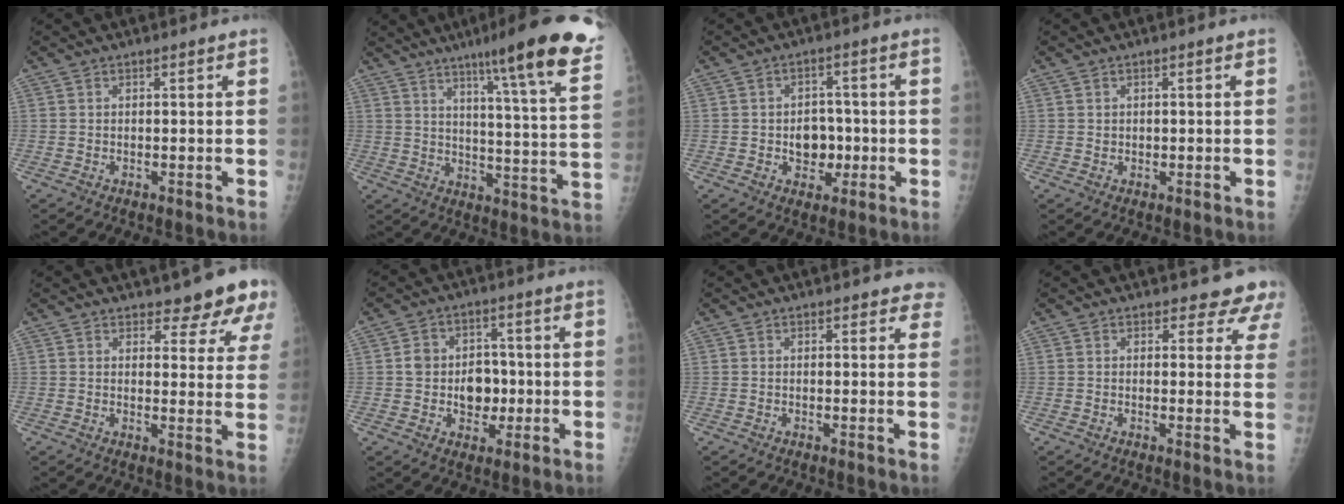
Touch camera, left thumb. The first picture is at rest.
{"total": 21.0, "force": [13.4, 1.3, 16.1], "torque": [-0.206, -0.057, 0.177]}
{"total": 6.2, "force": [-1.2, 4.9, 3.6], "torque": [-0.013, 0.011, -0.017]}
{"total": 0.8, "force": [0.0, 0.8, 0.1], "torque": [0.003, 0.002, 0.001]}
{"total": 8.4, "force": [7.0, 2.9, 3.5], "torque": [-0.013, -0.045, 0.068]}
{"total": 8.4, "force": [-1.1, 6.6, 5.0], "torque": [-0.037, 0.015, -0.017]}
{"total": 2.9, "force": [2.4, 1.5, 0.6], "torque": [0.027, -0.008, 0.011]}
{"total": 5.7, "force": [5.0, 2.6, 0.6], "torque": [0.034, -0.024, 0.035]}